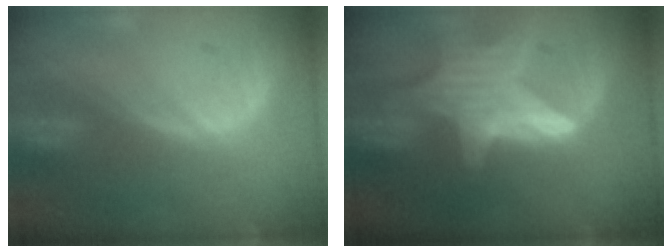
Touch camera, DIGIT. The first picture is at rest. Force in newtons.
{"total": 9.5, "press": 9.5, "slide": 0.7}